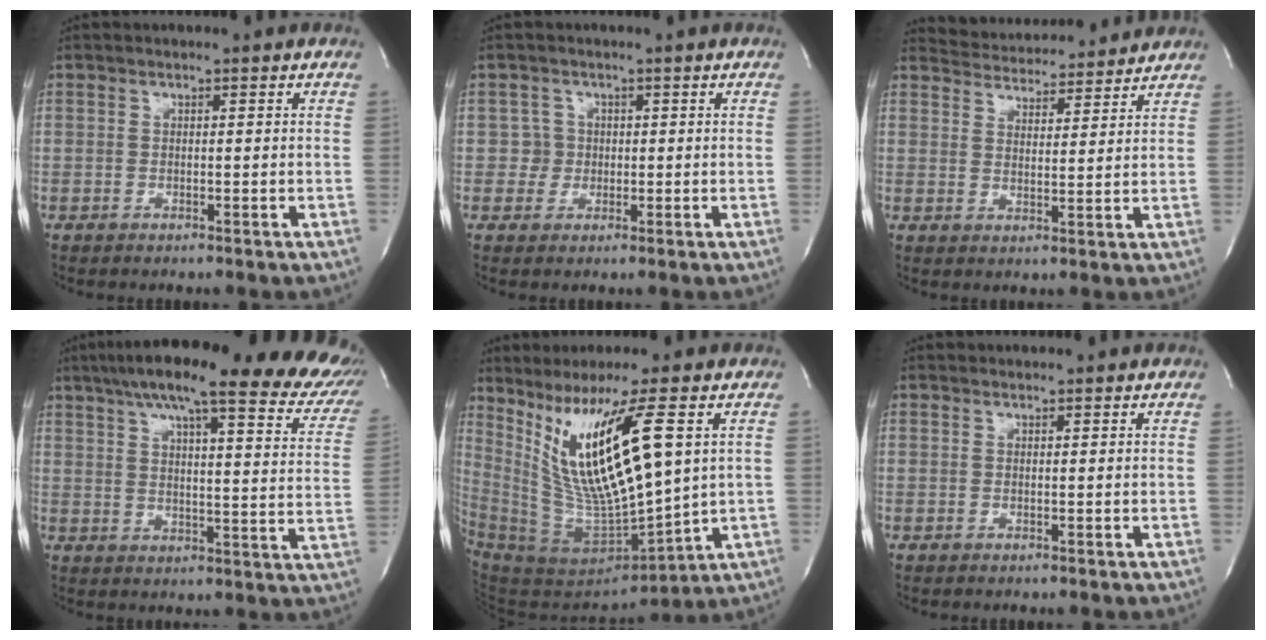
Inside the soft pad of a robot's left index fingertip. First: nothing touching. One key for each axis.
{"total": 2.2, "fx": 0.2, "fy": 2.2, "fz": -0.3, "tx": 0.015, "ty": 0.006, "tz": -0.001}
{"total": 11.0, "fx": 10.8, "fy": 1.8, "fz": 1.6, "tx": -0.027, "ty": 0.016, "tz": 0.151}
{"total": 29.7, "fx": 23.5, "fy": 4.9, "fz": 17.6, "tx": -0.216, "ty": -0.007, "tz": 0.281}
{"total": 16.9, "fx": 6.3, "fy": 1.2, "fz": 15.6, "tx": -0.310, "ty": -0.029, "tz": 0.129}
{"total": 1.5, "fx": 1.5, "fy": 0.1, "fz": 0.1, "tx": -0.006, "ty": 0.014, "tz": 0.024}